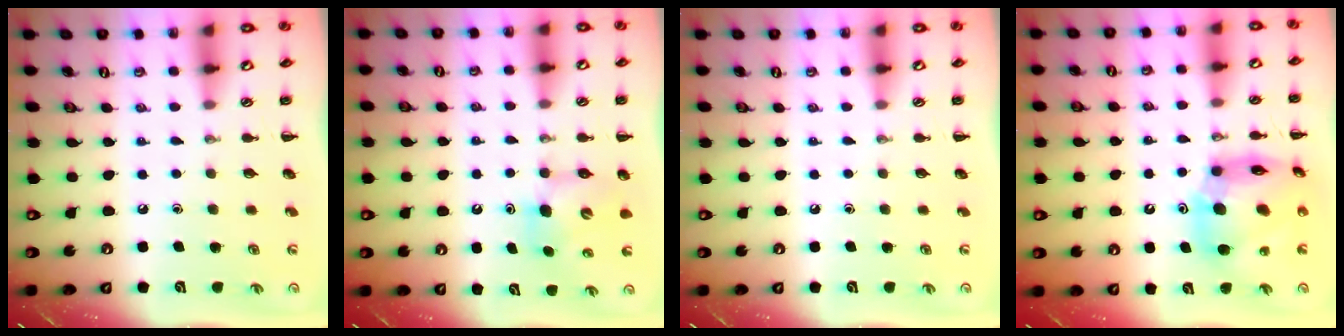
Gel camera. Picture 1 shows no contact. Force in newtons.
{"total": 6.6, "press": 6.5, "slide": 1.0}
{"total": 0.0}
{"total": 15.5, "press": 14.7, "slide": 5.0}